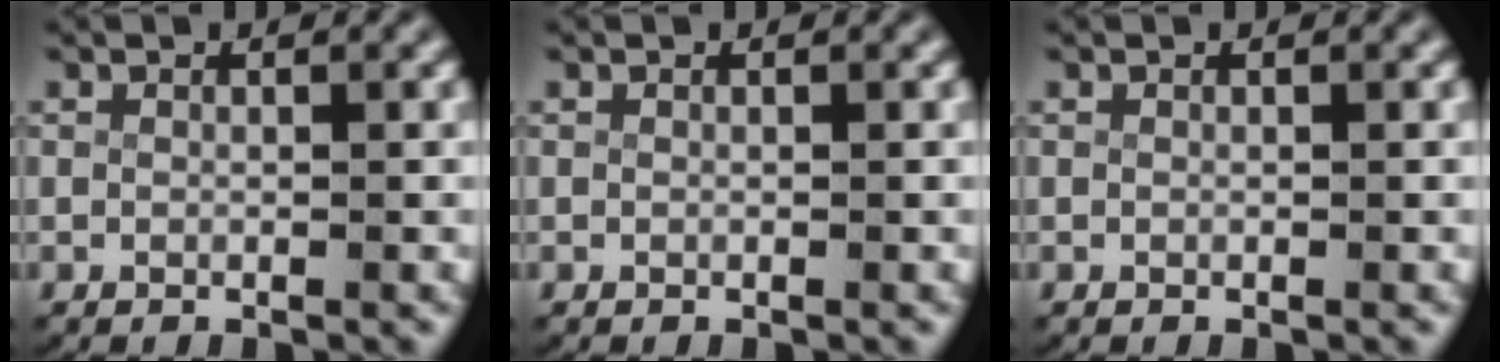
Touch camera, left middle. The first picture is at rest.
{"total": 0.0}
{"total": 0.0}